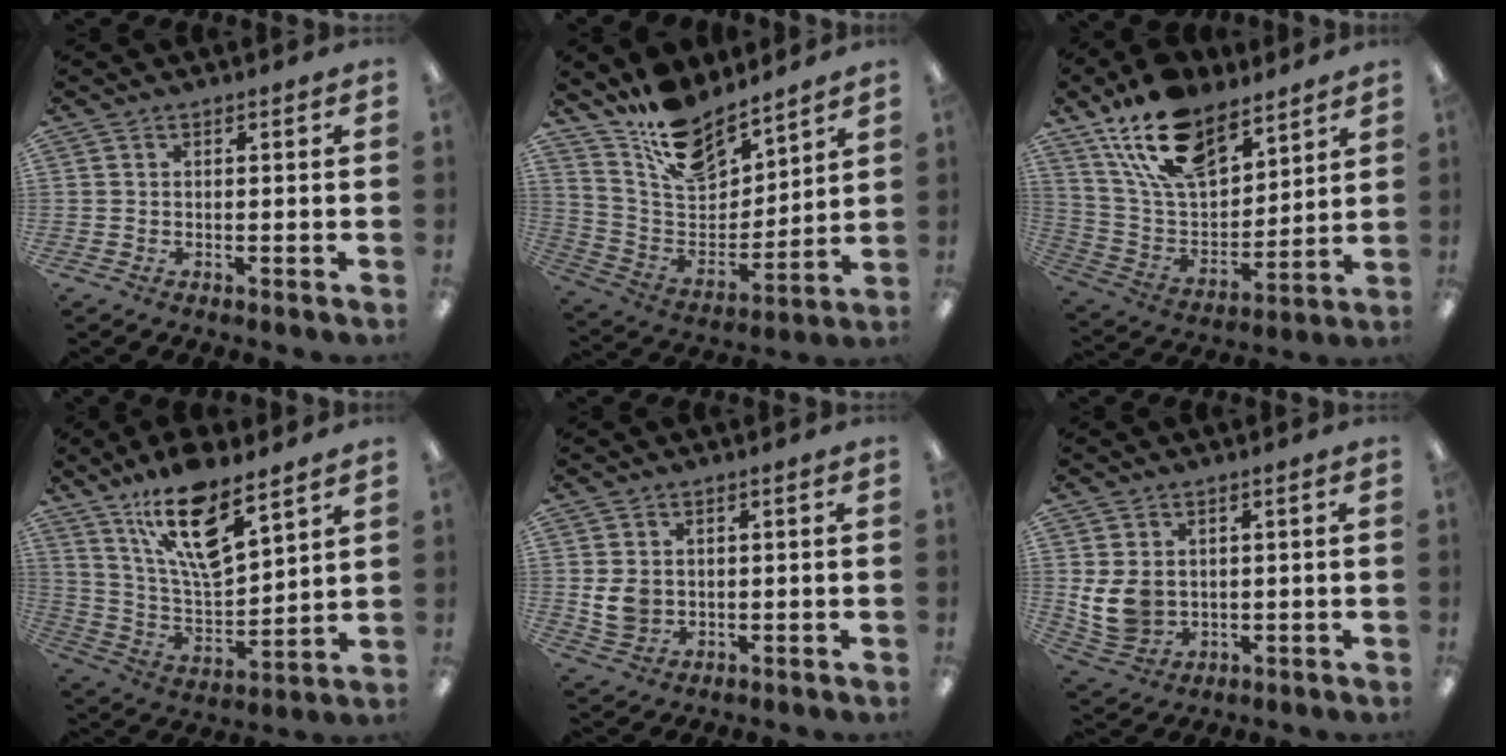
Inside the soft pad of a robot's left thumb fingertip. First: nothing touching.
{"total": 15.0, "force": [12.4, 6.6, 5.1], "torque": [-0.106, -0.089, 0.229]}
{"total": 18.9, "force": [12.9, 9.7, 9.6], "torque": [-0.189, -0.058, 0.237]}
{"total": 17.5, "force": [12.0, 5.5, 11.5], "torque": [-0.217, -0.067, 0.202]}
{"total": 5.2, "force": [0.7, 4.4, 2.6], "torque": [-0.057, 0.002, 0.015]}
{"total": 8.1, "force": [1.3, 6.7, 4.4], "torque": [-0.112, 0.001, 0.027]}